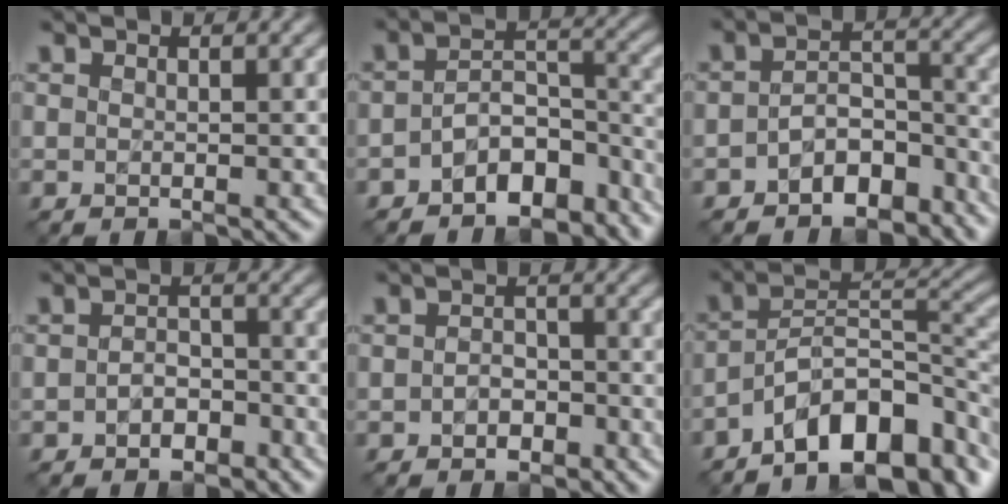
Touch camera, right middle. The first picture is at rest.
{"total": 7.3, "force": [-4.7, 3.8, 4.0], "torque": [-0.053, -0.010, -0.078]}
{"total": 5.8, "force": [-3.9, 3.0, 2.9], "torque": [-0.038, -0.005, -0.067]}
{"total": 2.4, "force": [-1.4, 1.6, 1.3], "torque": [-0.022, 0.007, -0.026]}
{"total": 2.0, "force": [-1.0, 1.4, 1.0], "torque": [-0.017, 0.005, -0.019]}
{"total": 10.5, "force": [-6.5, 4.1, 7.2], "torque": [-0.098, 0.009, -0.124]}